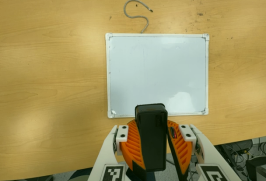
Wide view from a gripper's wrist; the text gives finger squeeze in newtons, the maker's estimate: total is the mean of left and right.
{"total": 11.0, "left": 11.1, "right": 10.9}